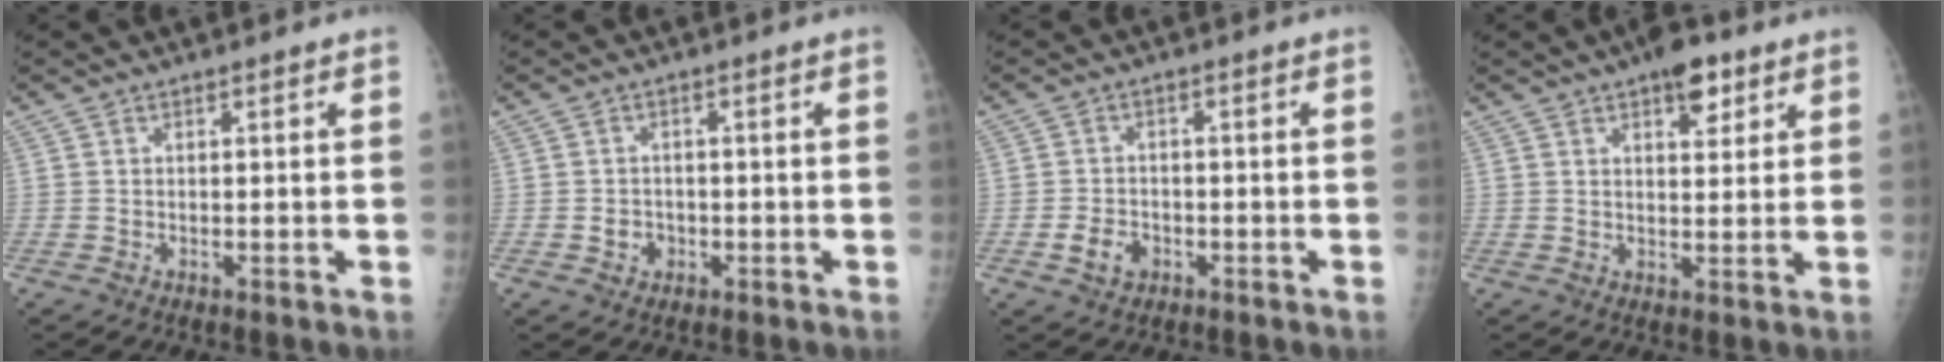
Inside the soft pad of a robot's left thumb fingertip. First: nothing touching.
{"total": 2.6, "force": [-0.7, 2.4, 0.9], "torque": [-0.001, 0.006, -0.007]}
{"total": 3.8, "force": [-1.5, 2.9, 1.9], "torque": [-0.025, 0.008, -0.023]}
{"total": 6.5, "force": [3.8, 3.0, 4.3], "torque": [-0.037, -0.015, 0.049]}